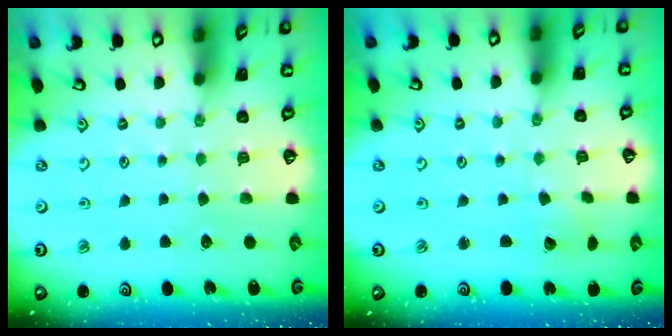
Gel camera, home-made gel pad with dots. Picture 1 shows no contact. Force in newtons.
{"total": 2.6, "press": 2.6, "slide": 0.3}